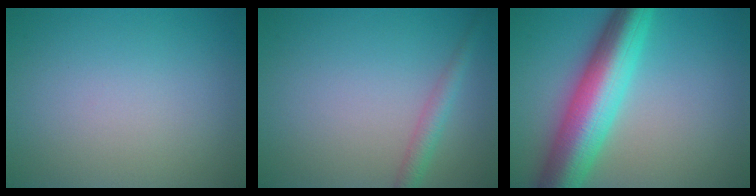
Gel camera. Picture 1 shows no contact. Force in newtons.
{"total": 2.0, "press": 2.0, "slide": 0.1}
{"total": 9.8, "press": 9.8, "slide": 0.3}